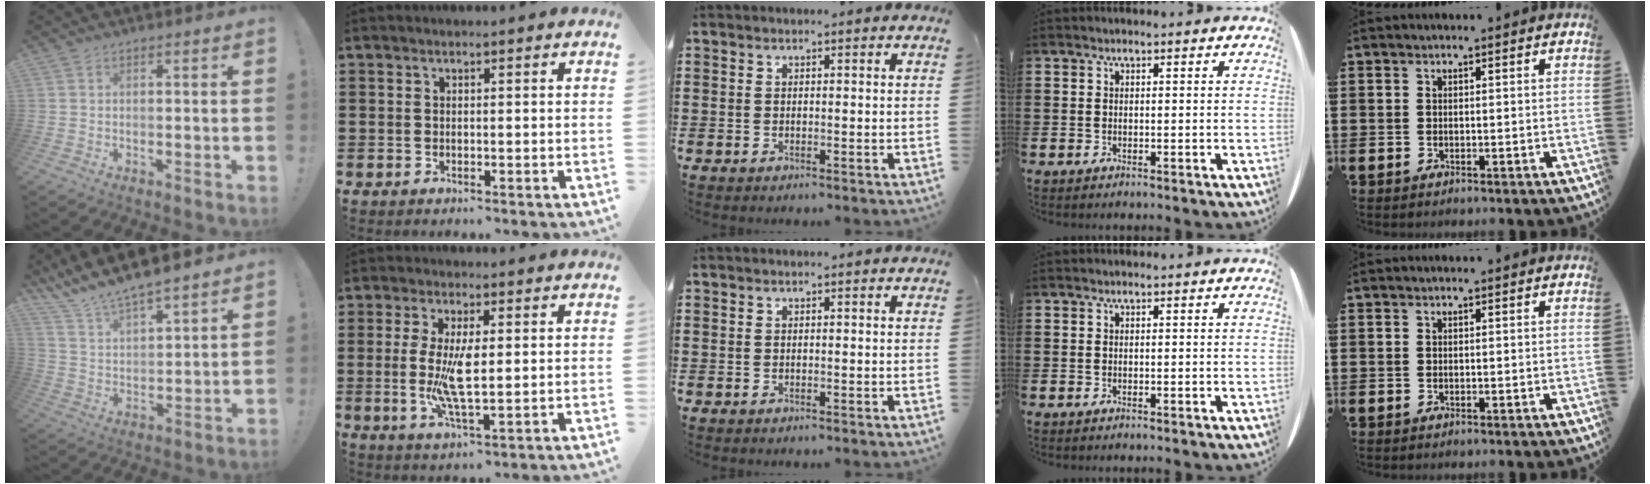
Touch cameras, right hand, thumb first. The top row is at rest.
{"thumb": {"total": 10.3, "force": [9.7, 1.7, 3.1], "torque": [-0.086, -0.083, 0.174]}, "index": {"total": 7.7, "force": [0.4, 2.4, 7.3], "torque": [-0.155, -0.004, 0.003]}}